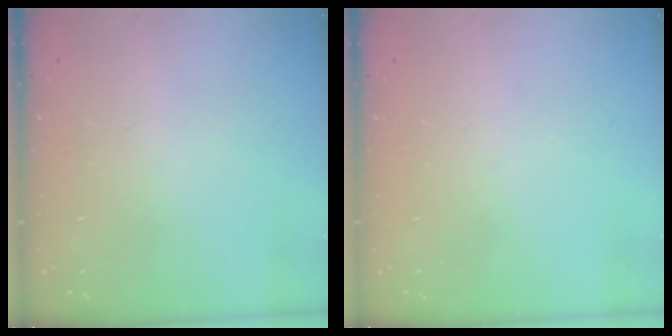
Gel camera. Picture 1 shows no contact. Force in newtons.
{"total": 0.0}